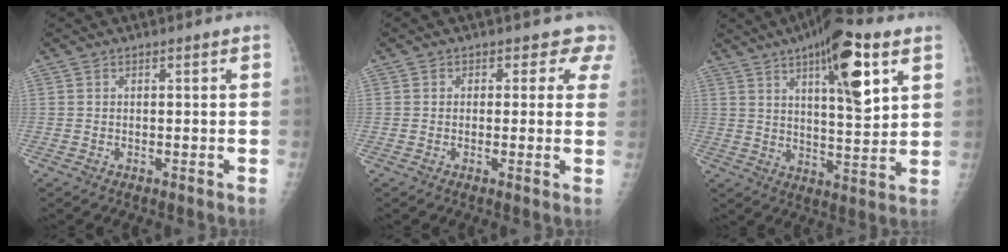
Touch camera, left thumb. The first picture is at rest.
{"total": 3.5, "force": [2.2, 2.7, -0.3], "torque": [0.045, -0.008, 0.000]}
{"total": 15.6, "force": [7.4, 4.5, 13.0], "torque": [-0.181, -0.030, 0.113]}